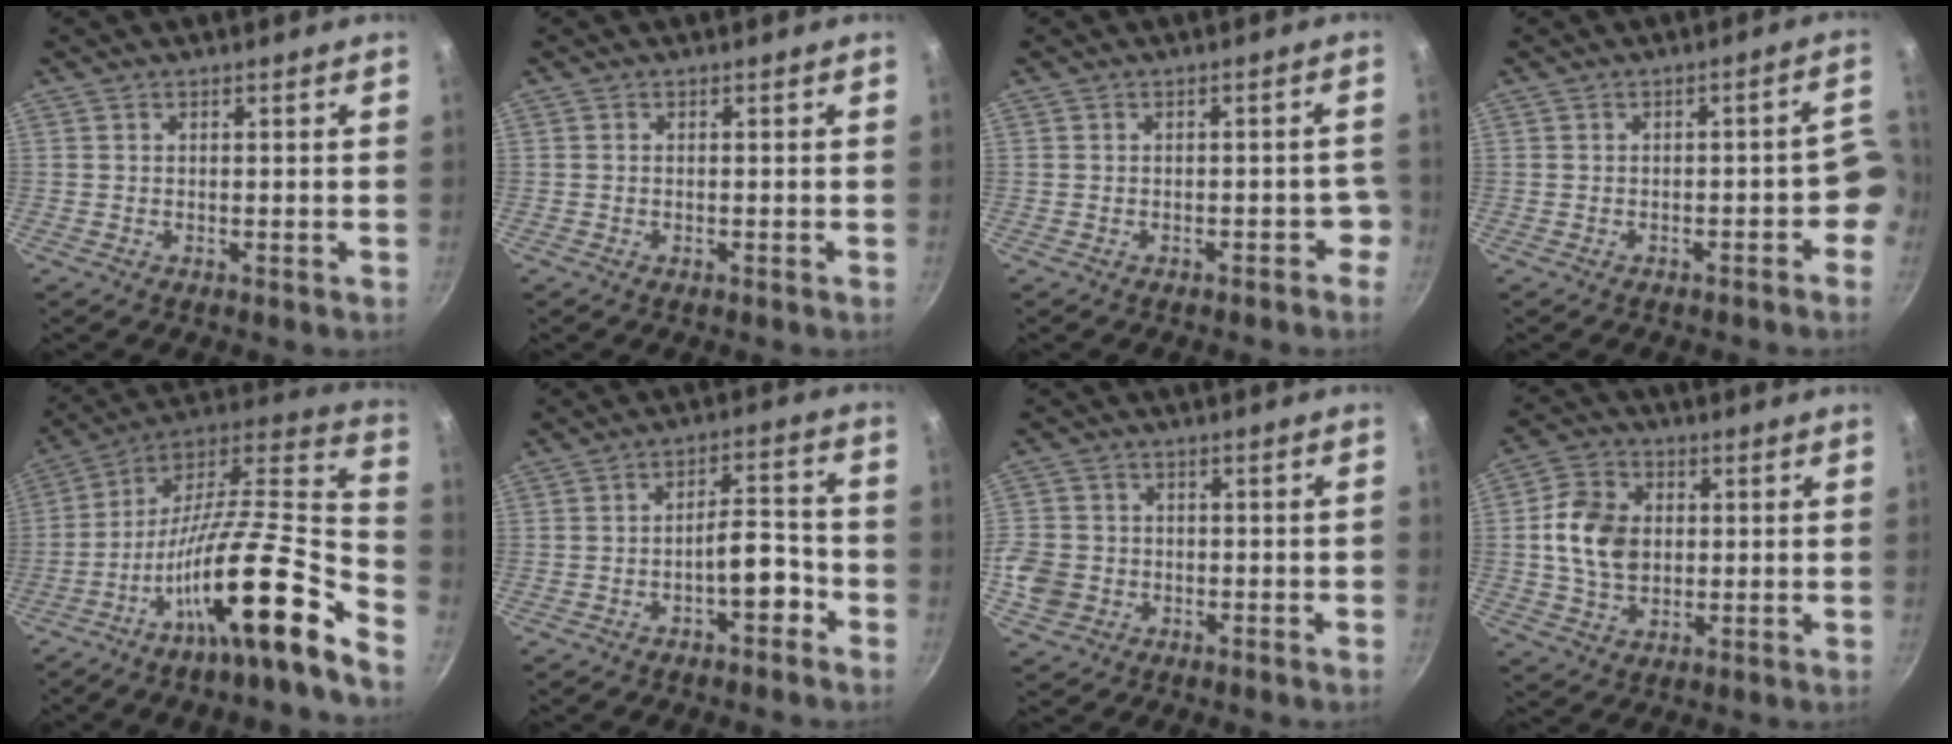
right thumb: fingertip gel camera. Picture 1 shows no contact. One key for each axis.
{"total": 0.0}
{"total": 3.1, "fx": -1.9, "fy": 1.9, "fz": 1.7, "tx": 0.023, "ty": 0.041, "tz": -0.011}
{"total": 5.3, "fx": -2.2, "fy": 2.7, "fz": 4.1, "tx": 0.000, "ty": 0.046, "tz": -0.022}
{"total": 25.5, "fx": -13.8, "fy": 4.5, "fz": 20.9, "tx": -0.275, "ty": 0.067, "tz": -0.255}
{"total": 7.1, "fx": -3.5, "fy": 2.9, "fz": 5.4, "tx": -0.060, "ty": 0.050, "tz": -0.047}
{"total": 9.1, "fx": -2.8, "fy": 7.8, "fz": 3.7, "tx": -0.085, "ty": 0.039, "tz": -0.051}
{"total": 10.9, "fx": 0.8, "fy": 8.2, "fz": 7.2, "tx": -0.111, "ty": 0.011, "tz": 0.009}